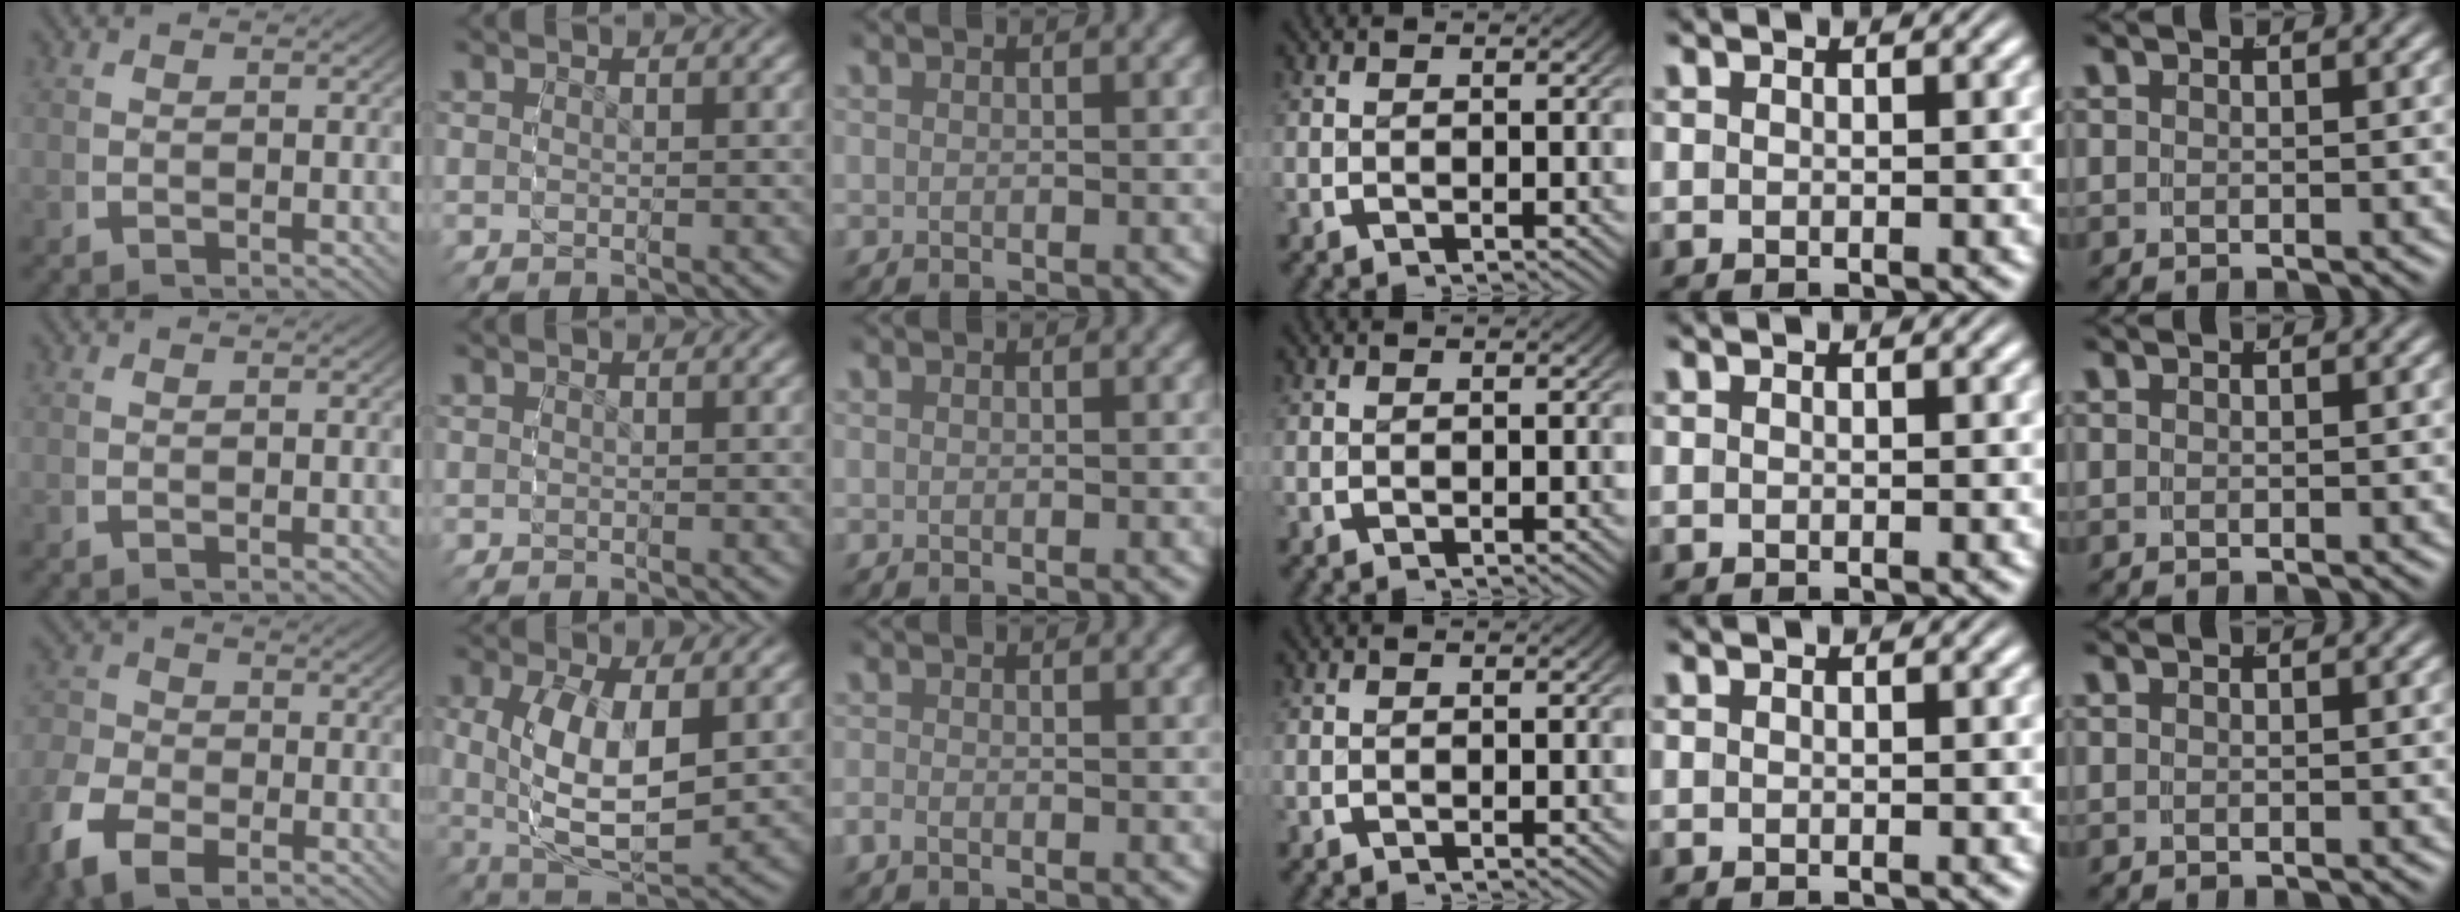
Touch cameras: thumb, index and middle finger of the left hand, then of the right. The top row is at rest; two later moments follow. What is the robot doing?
{"motion": "grasp_and_lifting", "object": "small bumper sticker"}